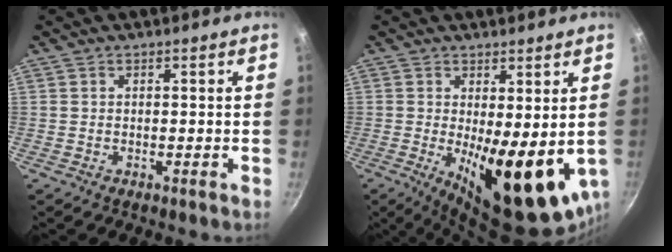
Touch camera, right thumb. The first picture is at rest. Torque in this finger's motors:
{"motor_torque": [2.50, 2.51, 2.43, -0.23, 0.53]}